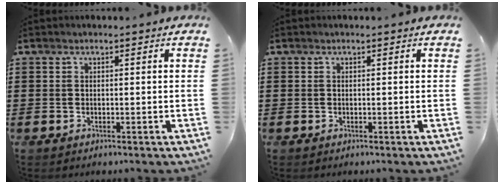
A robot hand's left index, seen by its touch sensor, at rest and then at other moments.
{"total": 0.0}